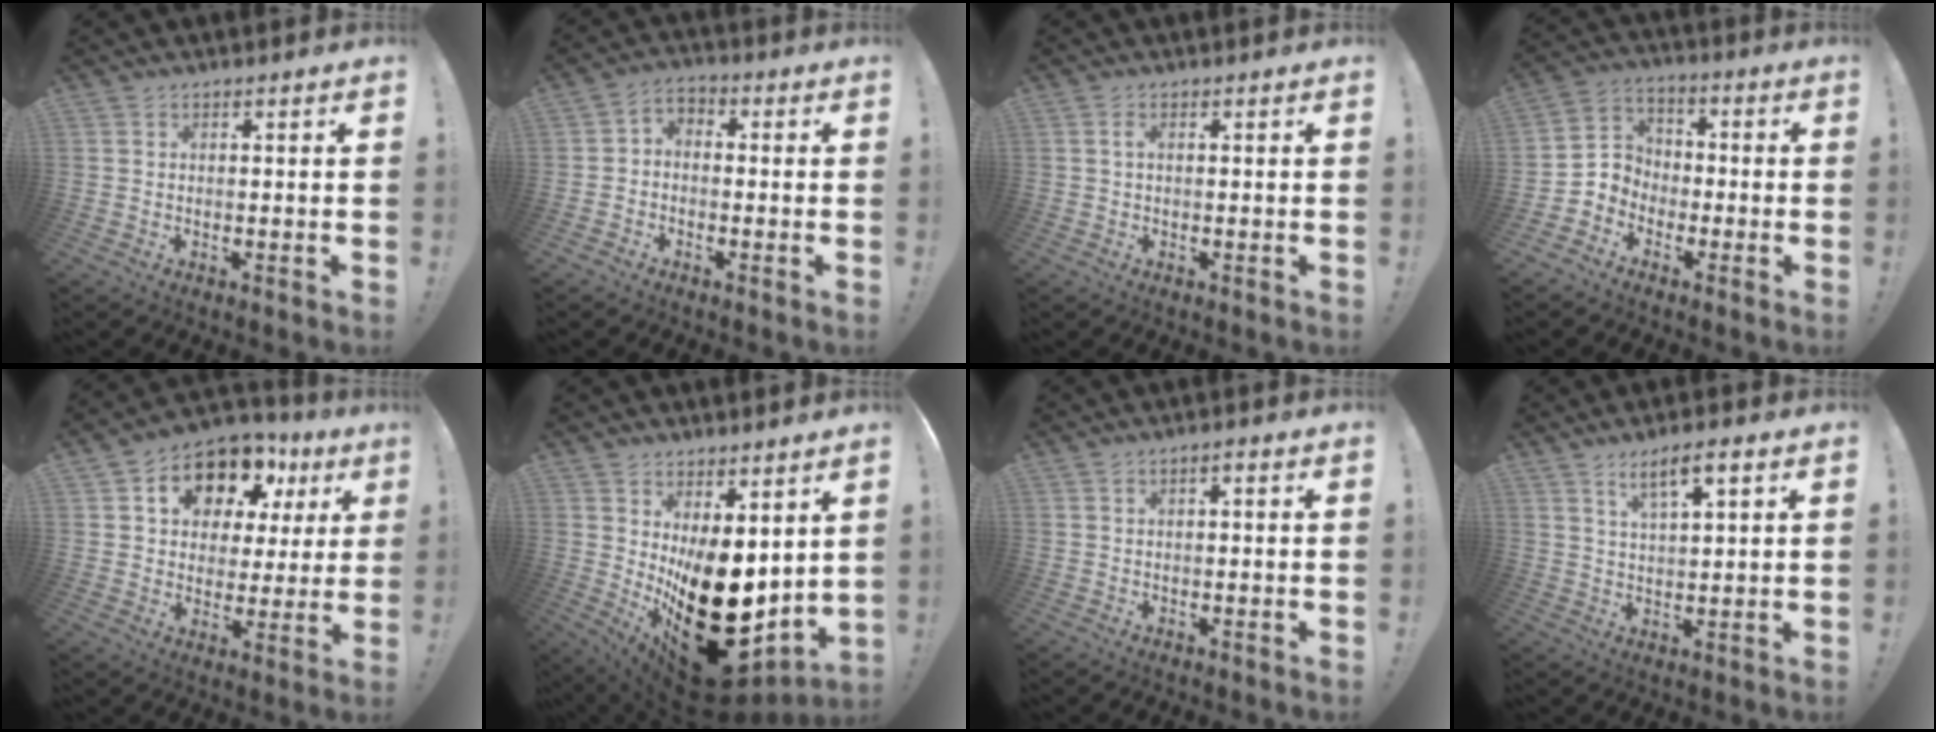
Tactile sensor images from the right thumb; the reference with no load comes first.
{"total": 3.6, "force": [-2.5, 2.2, 1.4], "torque": [-0.026, 0.015, -0.047]}
{"total": 0.9, "force": [0.0, 0.1, 0.9], "torque": [-0.018, 0.002, -0.002]}
{"total": 6.6, "force": [-4.1, 5.2, 0.4], "torque": [-0.023, 0.025, -0.071]}
{"total": 12.5, "force": [7.1, 8.4, 5.9], "torque": [-0.101, -0.048, 0.132]}
{"total": 21.9, "force": [-3.9, 12.0, 17.9], "torque": [-0.272, 0.009, -0.033]}
{"total": 1.1, "force": [-0.3, 0.1, 1.0], "torque": [-0.019, 0.005, -0.007]}
{"total": 6.4, "force": [3.7, 1.4, 5.1], "torque": [-0.080, -0.014, 0.058]}